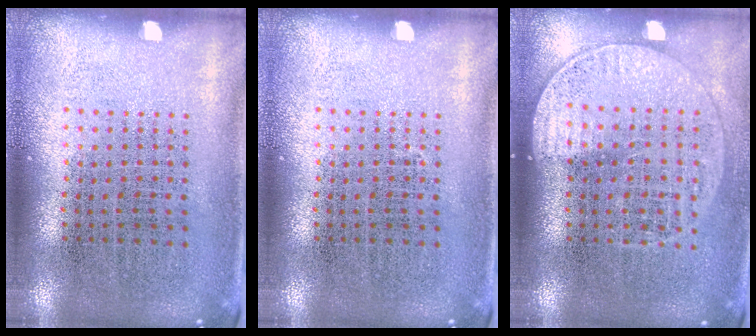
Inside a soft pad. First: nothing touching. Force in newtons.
{"total": 0.0}
{"total": 1.3, "press": 1.2, "slide": 0.5}